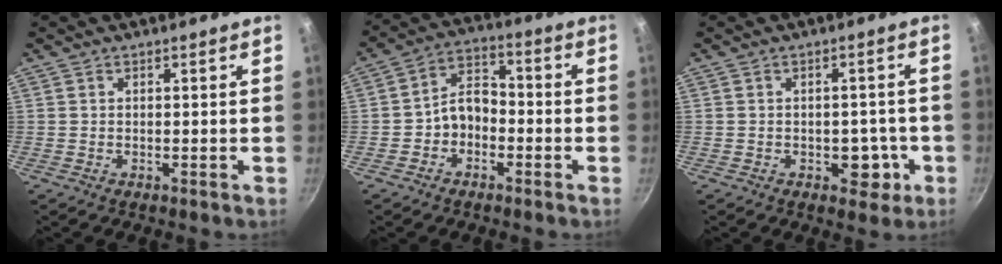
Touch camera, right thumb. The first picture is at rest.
{"total": 7.3, "force": [-2.1, 5.4, 4.3], "torque": [-0.044, 0.039, -0.046]}
{"total": 5.2, "force": [-1.7, 3.6, 3.4], "torque": [-0.013, 0.013, -0.017]}